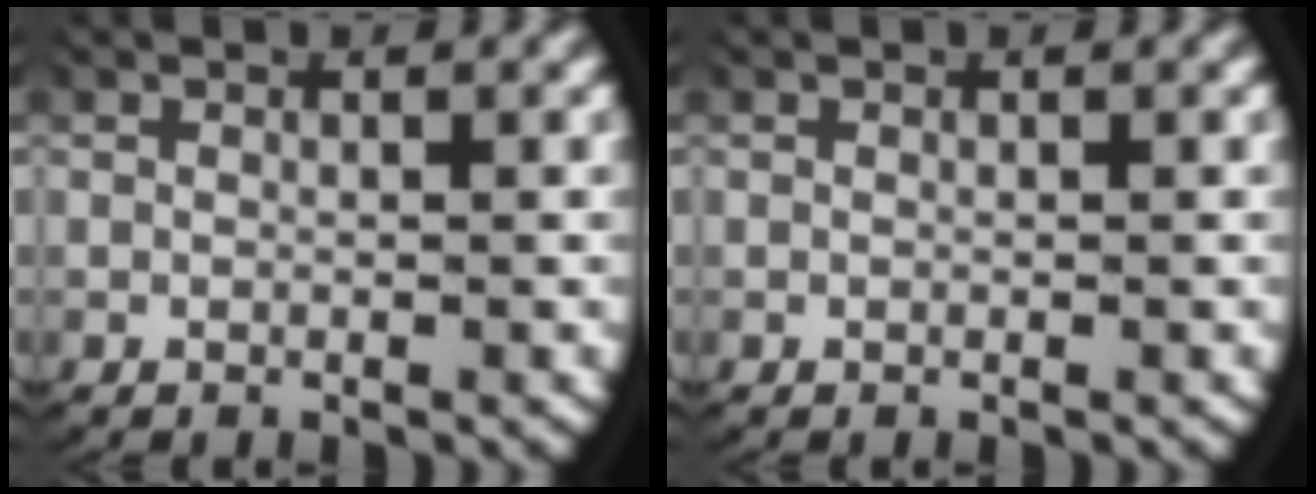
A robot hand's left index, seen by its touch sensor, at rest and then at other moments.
{"total": 0.0}